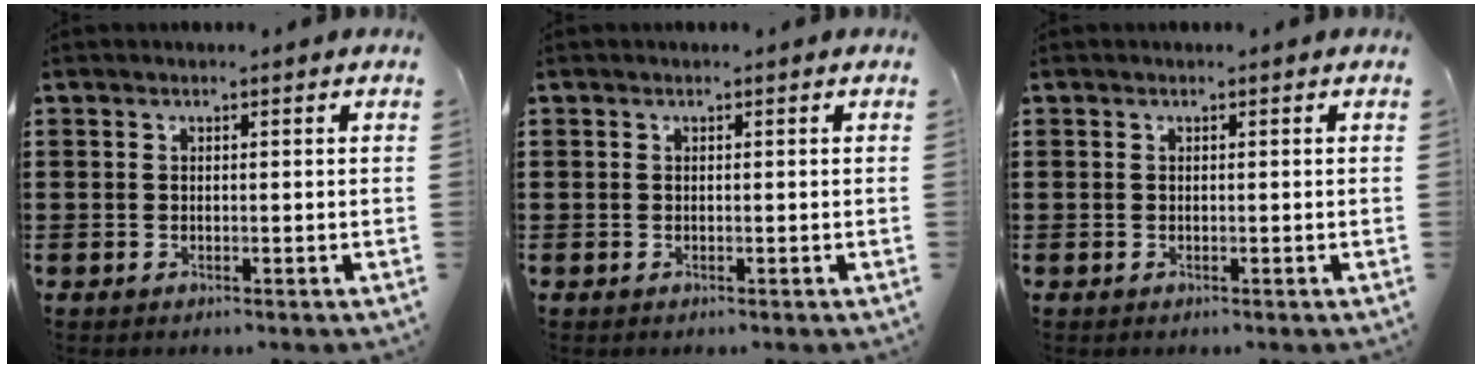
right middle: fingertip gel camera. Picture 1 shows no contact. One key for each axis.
{"total": 0.0}
{"total": 0.0}